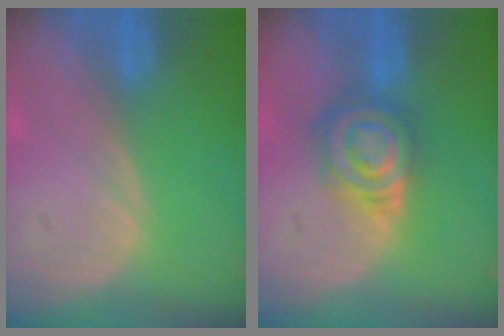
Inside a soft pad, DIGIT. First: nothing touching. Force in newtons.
{"total": 6.9, "press": 6.5, "slide": 2.5}